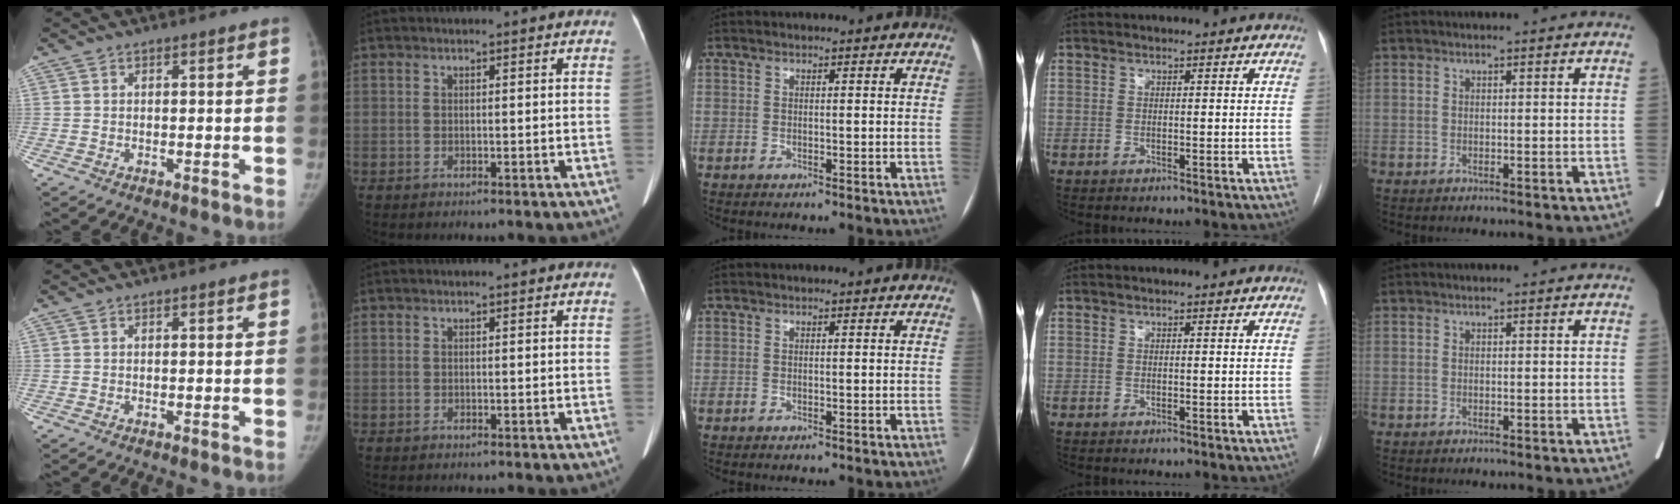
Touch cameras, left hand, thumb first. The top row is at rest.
{}